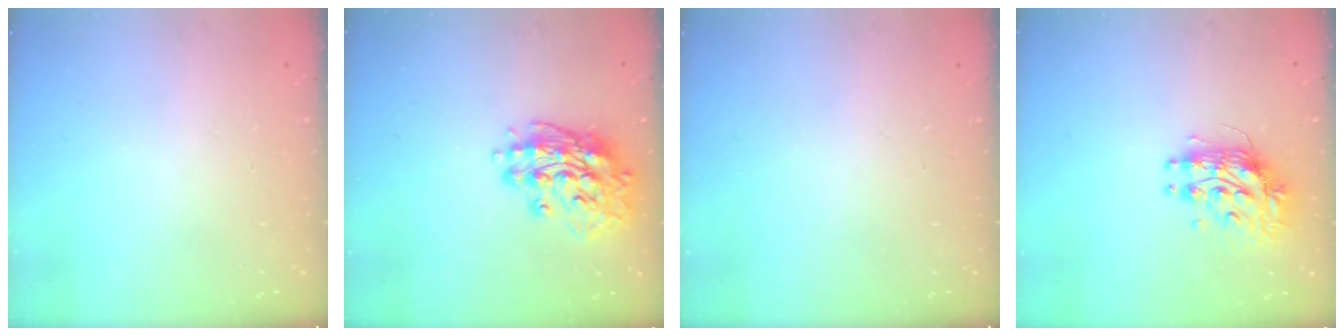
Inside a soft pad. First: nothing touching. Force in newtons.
{"total": 15.4, "press": 15.2, "slide": 2.6}
{"total": 0.0}
{"total": 9.0, "press": 8.9, "slide": 0.7}